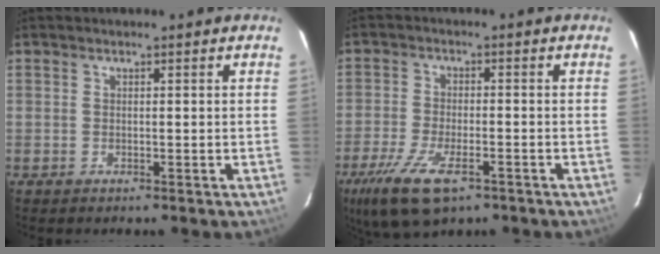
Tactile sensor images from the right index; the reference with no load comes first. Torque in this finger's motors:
{"motor_torque": [1.29, -0.85, 0.48, 0.07]}